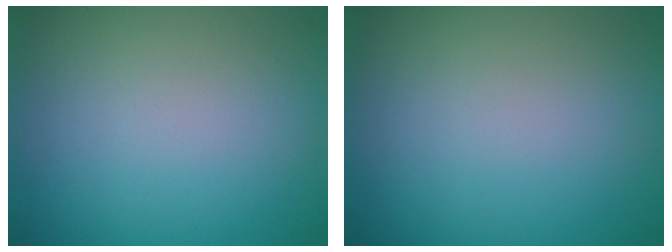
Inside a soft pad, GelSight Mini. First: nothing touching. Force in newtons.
{"total": 0.0}